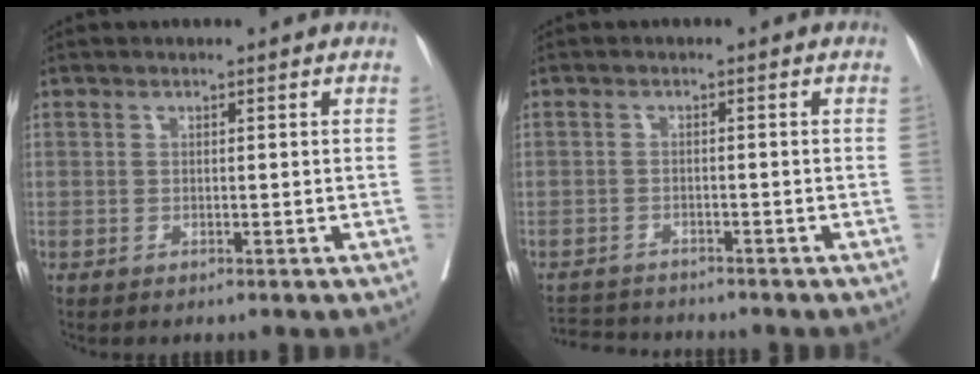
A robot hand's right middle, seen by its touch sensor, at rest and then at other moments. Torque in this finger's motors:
{"motor_torque": [0.08, -0.34, -0.09, -0.01]}